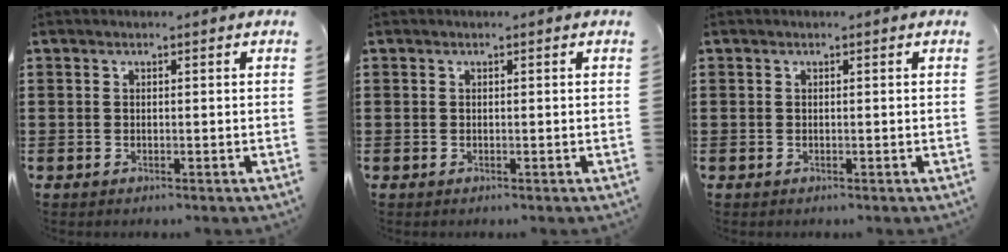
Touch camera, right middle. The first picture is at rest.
{"total": 0.0}
{"total": 0.0}